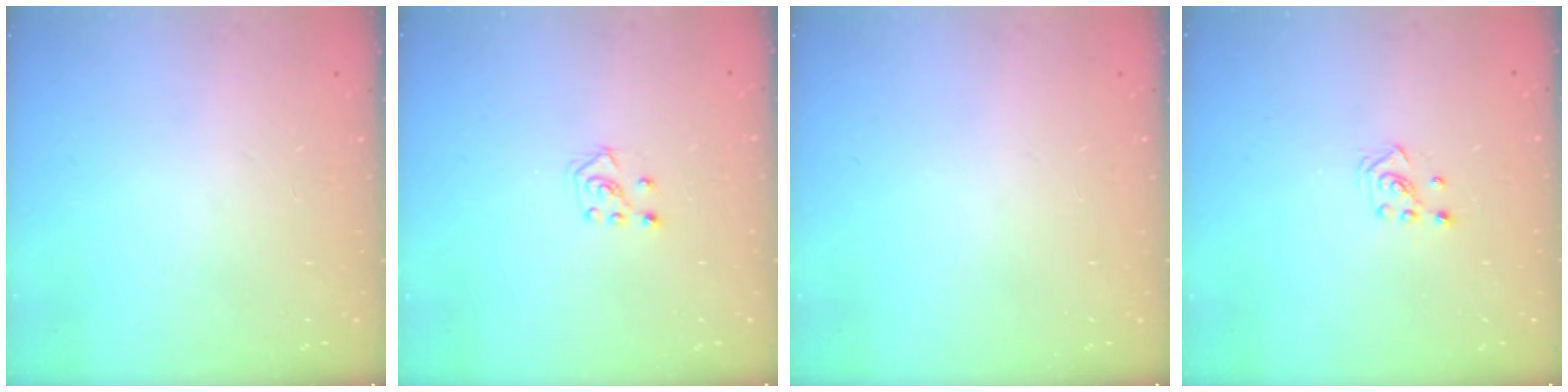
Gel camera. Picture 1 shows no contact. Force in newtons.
{"total": 4.6, "press": 4.5, "slide": 0.8}
{"total": 0.0}
{"total": 2.3, "press": 2.2, "slide": 0.8}